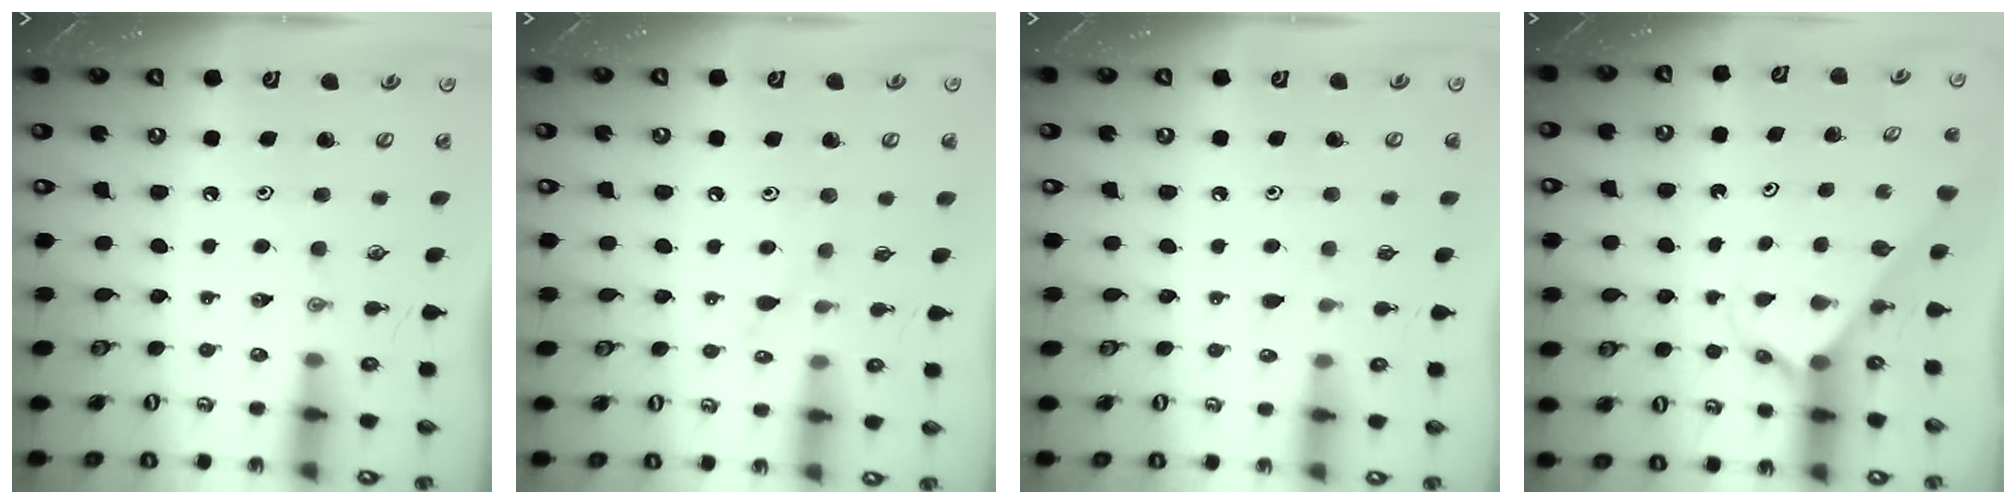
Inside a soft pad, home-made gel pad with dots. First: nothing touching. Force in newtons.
{"total": 6.7, "press": 6.7, "slide": 0.4}
{"total": 4.5, "press": 4.5, "slide": 0.5}
{"total": 2.6, "press": 2.6, "slide": 0.1}